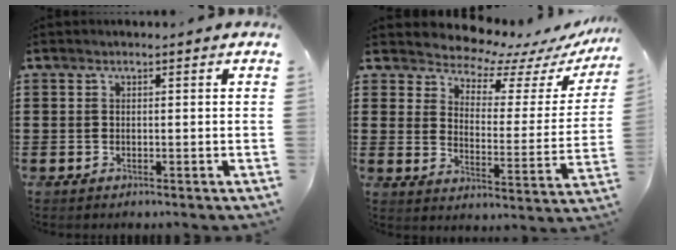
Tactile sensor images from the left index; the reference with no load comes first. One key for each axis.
{"total": 5.4, "fx": 5.2, "fy": 1.2, "fz": 0.6, "tx": -0.037, "ty": -0.047, "tz": 0.085}